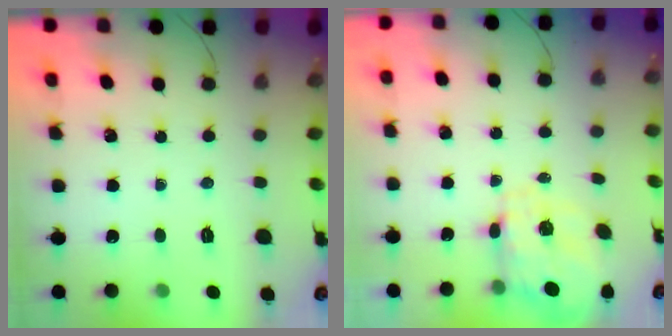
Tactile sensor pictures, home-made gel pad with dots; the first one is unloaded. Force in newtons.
{"total": 7.6, "press": 7.5, "slide": 1.2}